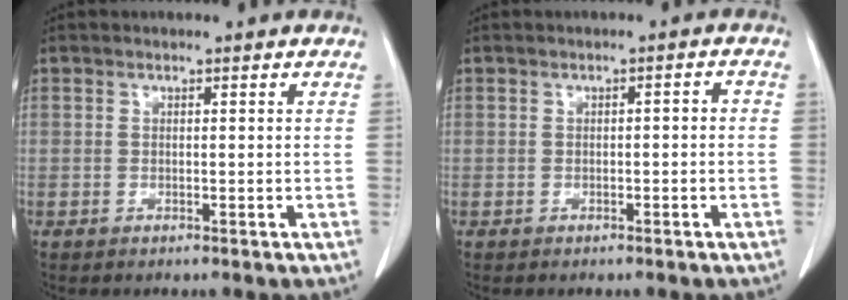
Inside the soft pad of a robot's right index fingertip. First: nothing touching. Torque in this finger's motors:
{"motor_torque": [0.20, -0.13, 0.10, 0.03]}